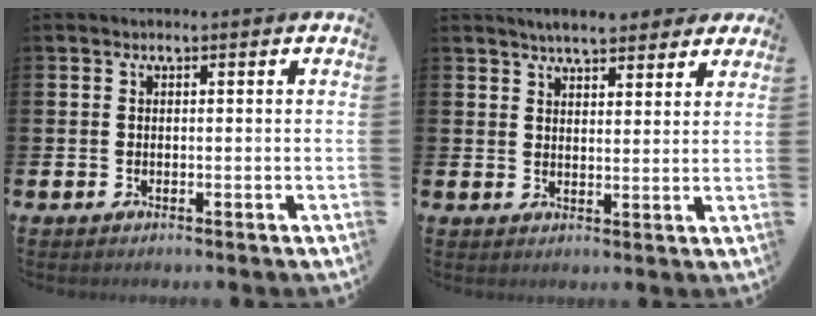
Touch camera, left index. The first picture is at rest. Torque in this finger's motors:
{"motor_torque": [1.01, -1.13, 0.69, 0.09]}